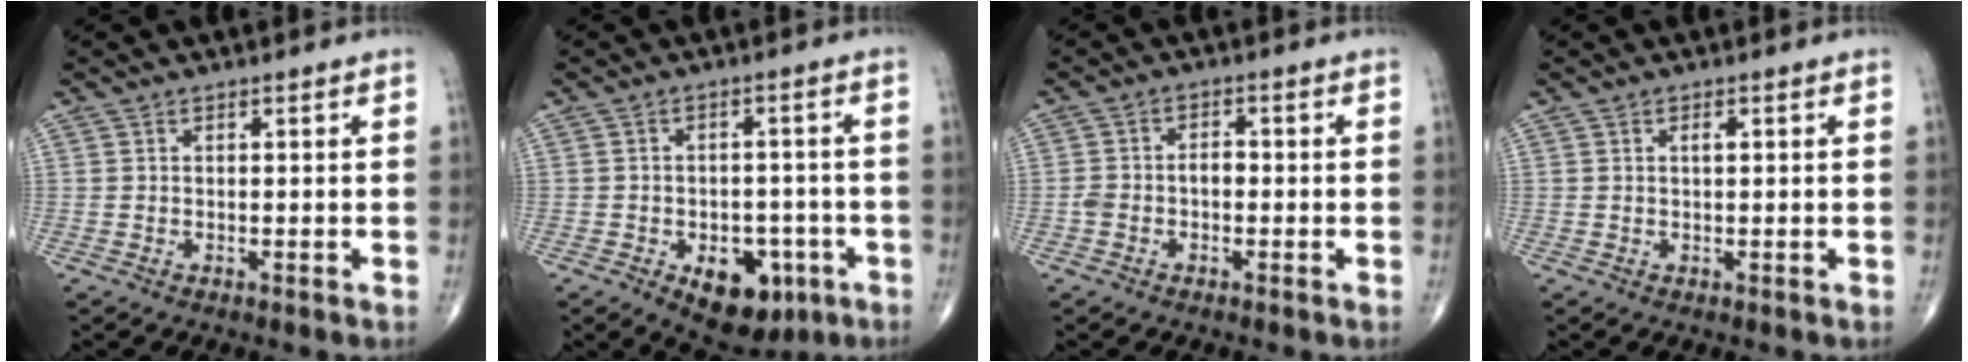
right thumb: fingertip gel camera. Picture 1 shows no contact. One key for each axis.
{"total": 11.0, "fx": -4.7, "fy": 6.8, "fz": 7.2, "tx": -0.065, "ty": 0.023, "tz": -0.054}
{"total": 3.5, "fx": -0.8, "fy": 2.3, "fz": 2.5, "tx": -0.050, "ty": 0.019, "tz": -0.015}
{"total": 1.3, "fx": 0.4, "fy": 0.5, "fz": 1.1, "tx": -0.020, "ty": 0.001, "tz": 0.007}